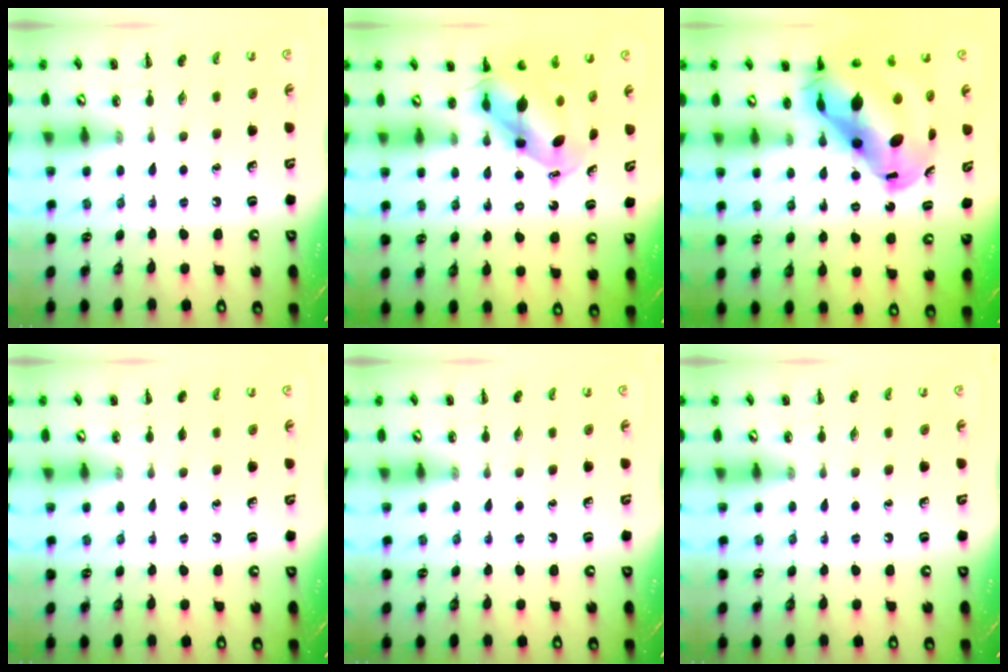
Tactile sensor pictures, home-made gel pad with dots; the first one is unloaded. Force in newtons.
{"total": 6.6, "press": 6.3, "slide": 1.8}
{"total": 17.3, "press": 16.7, "slide": 4.7}
{"total": 0.0}
{"total": 0.0}
{"total": 0.0}